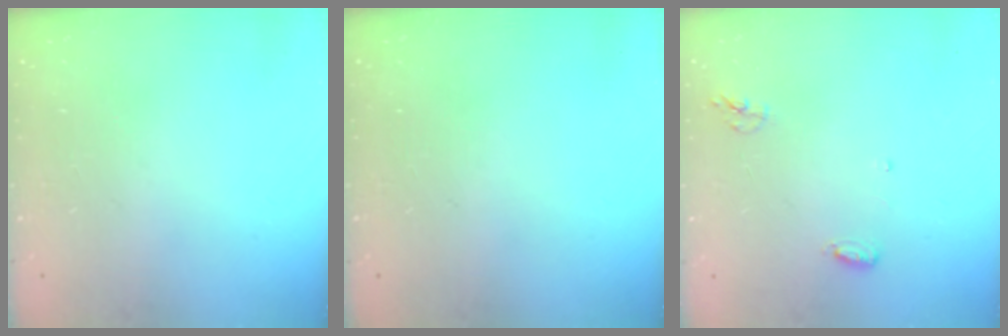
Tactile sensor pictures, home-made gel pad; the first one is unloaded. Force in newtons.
{"total": 0.0}
{"total": 5.4, "press": 5.3, "slide": 1.1}